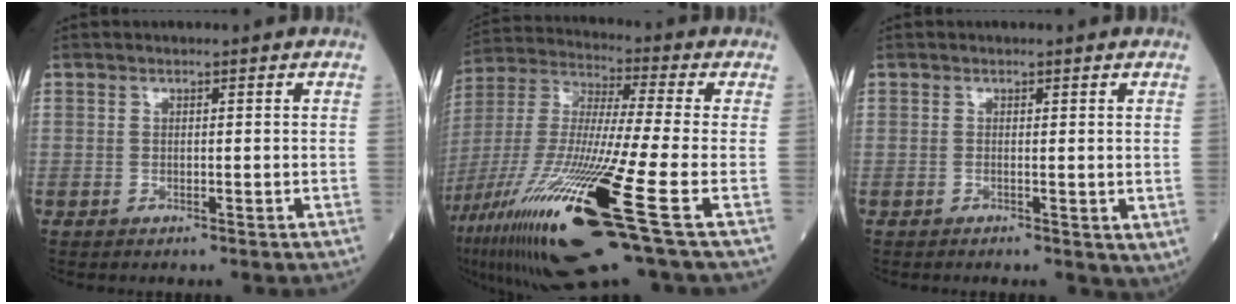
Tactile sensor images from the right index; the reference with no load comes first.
{"total": 27.0, "force": [-11.9, 1.7, 24.2], "torque": [-0.488, -0.067, -0.216]}
{"total": 1.7, "force": [0.2, 1.0, 1.3], "torque": [-0.020, -0.005, 0.005]}